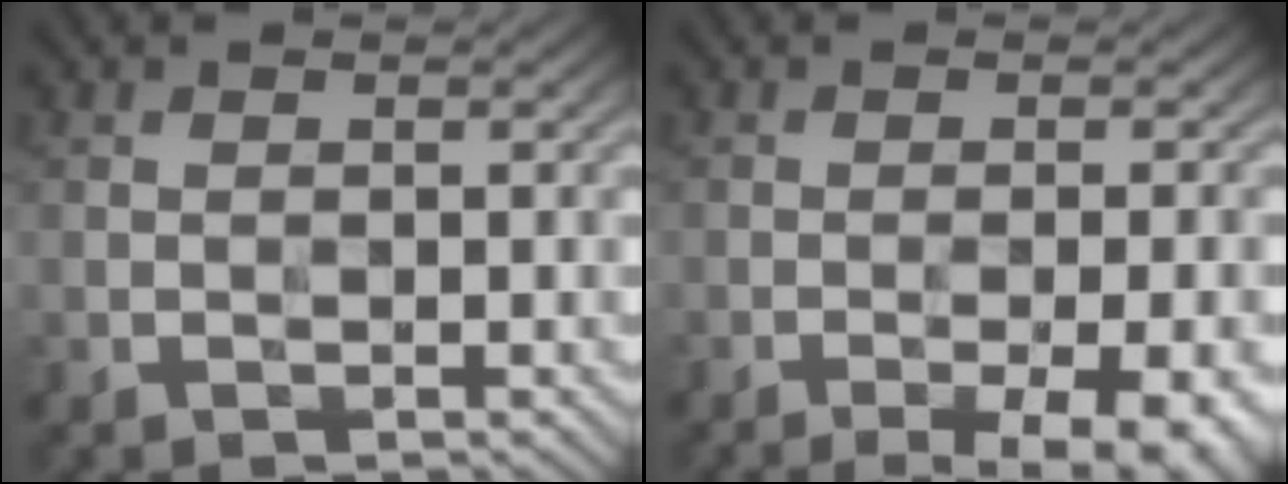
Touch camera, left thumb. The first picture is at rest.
{"total": 8.9, "force": [-4.7, 2.4, 7.2], "torque": [-0.096, -0.004, -0.051]}